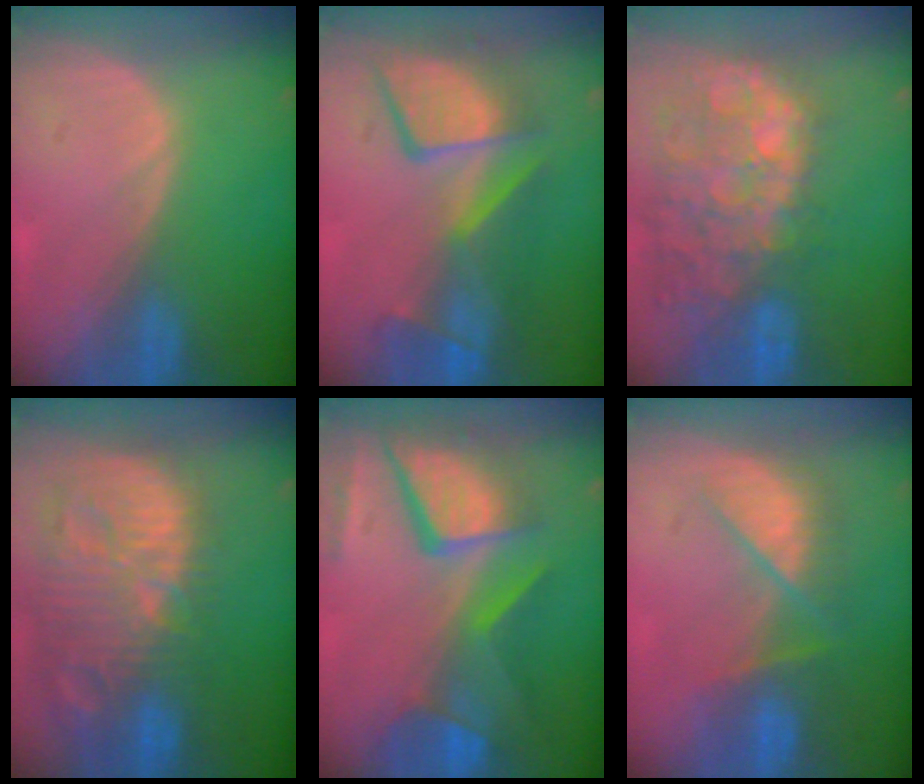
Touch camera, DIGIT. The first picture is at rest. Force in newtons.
{"total": 10.2, "press": 9.8, "slide": 2.9}
{"total": 13.6, "press": 11.5, "slide": 7.2}
{"total": 14.5, "press": 12.5, "slide": 7.3}
{"total": 12.1, "press": 9.9, "slide": 6.9}
{"total": 7.3, "press": 7.1, "slide": 1.6}